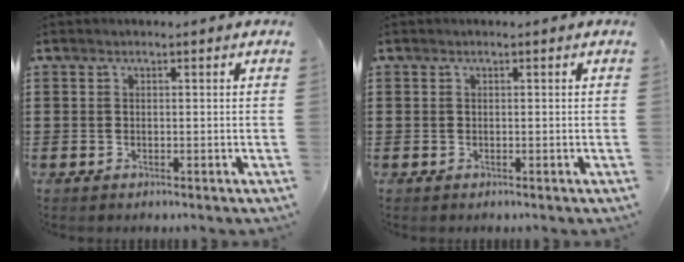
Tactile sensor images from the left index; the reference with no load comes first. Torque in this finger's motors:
{"motor_torque": [0.00, 0.00, 0.00, -0.01]}